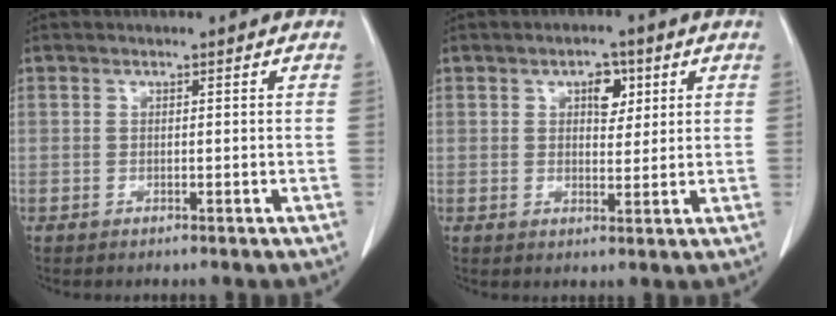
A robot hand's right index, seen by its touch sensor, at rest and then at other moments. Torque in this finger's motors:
{"motor_torque": [0.06, 0.20, 0.08, 0.02]}